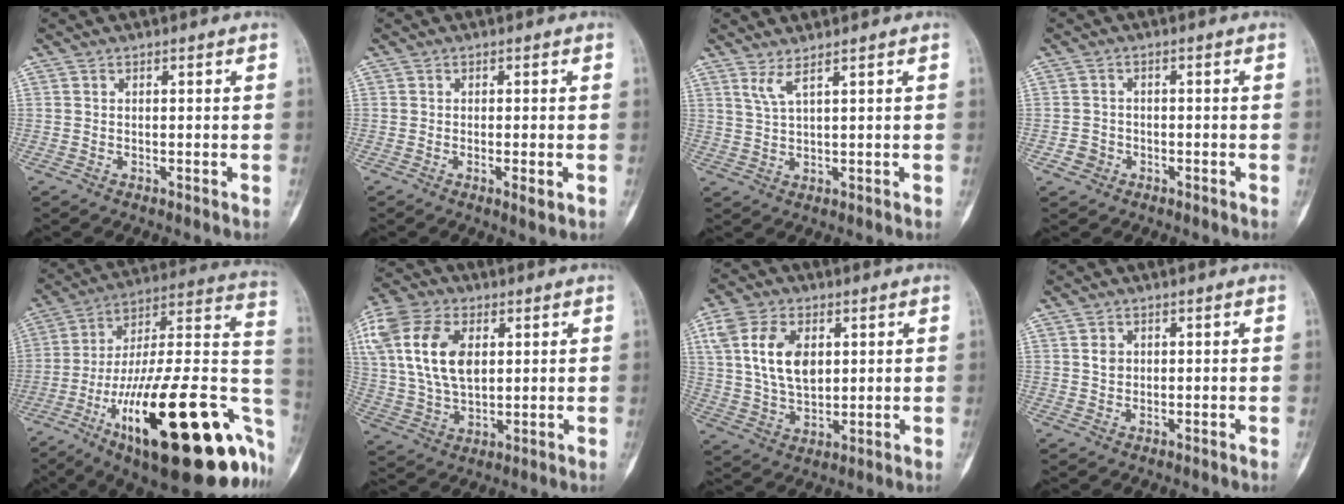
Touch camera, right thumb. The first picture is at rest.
{"total": 2.1, "force": [-0.5, 0.5, 2.0], "torque": [-0.031, -0.005, -0.007]}
{"total": 2.9, "force": [2.0, 0.0, 2.1], "torque": [-0.050, -0.020, 0.048]}
{"total": 2.3, "force": [-1.0, 2.1, 0.3], "torque": [0.006, 0.013, -0.020]}
{"total": 38.0, "force": [-14.0, 11.7, 33.3], "torque": [-0.419, 0.054, -0.215]}
{"total": 21.2, "force": [5.9, 13.5, 15.2], "torque": [-0.342, 0.015, 0.111]}
{"total": 11.8, "force": [3.1, 7.4, 8.7], "torque": [-0.154, -0.007, 0.063]}
{"total": 2.0, "force": [0.6, 1.7, 1.0], "torque": [-0.008, -0.002, 0.013]}